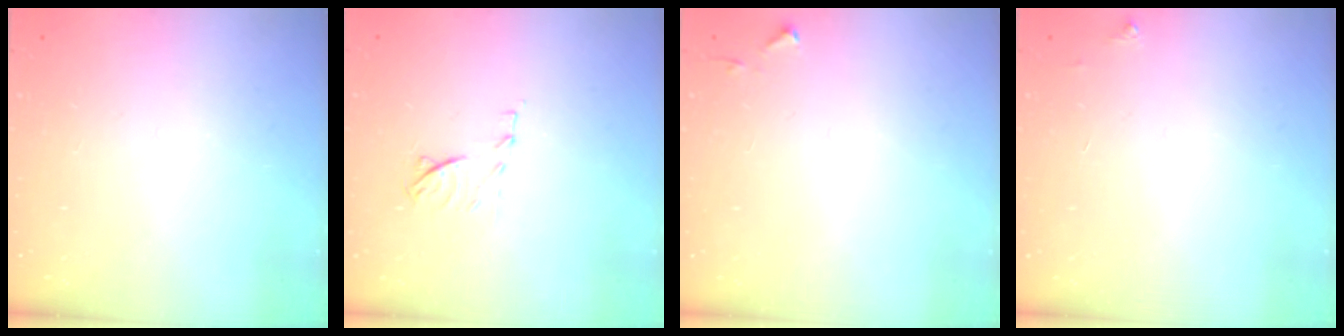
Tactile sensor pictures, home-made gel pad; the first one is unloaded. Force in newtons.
{"total": 7.6, "press": 7.6, "slide": 0.7}
{"total": 3.7, "press": 3.7, "slide": 0.6}
{"total": 2.5, "press": 2.5, "slide": 0.4}